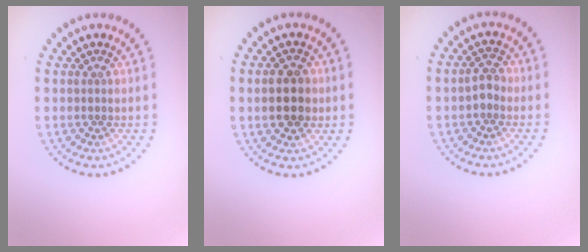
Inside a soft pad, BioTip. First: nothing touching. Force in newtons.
{"total": 3.7, "press": 3.7, "slide": 0.2}
{"total": 1.5, "press": 1.4, "slide": 0.5}